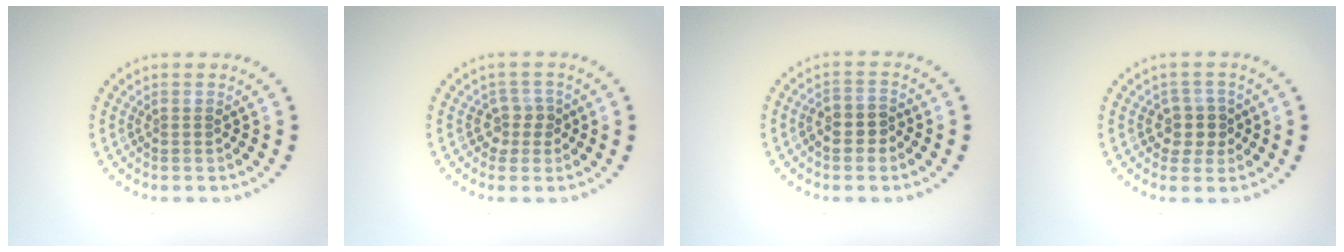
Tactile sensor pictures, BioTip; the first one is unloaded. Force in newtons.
{"total": 1.7, "press": 1.3, "slide": 1.1}
{"total": 2.3, "press": 2.1, "slide": 0.9}
{"total": 2.4, "press": 2.0, "slide": 1.3}